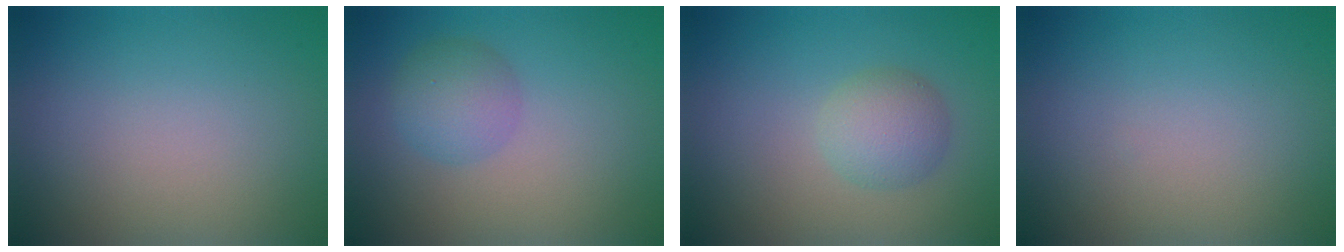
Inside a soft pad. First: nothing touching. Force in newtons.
{"total": 3.0, "press": 3.0, "slide": 0.1}
{"total": 3.0, "press": 3.0, "slide": 0.1}
{"total": 0.0}